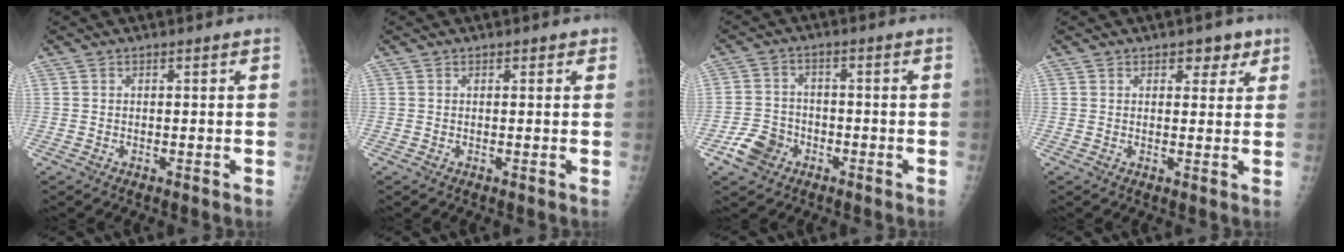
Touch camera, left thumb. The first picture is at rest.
{"total": 0.7, "force": [0.4, 0.4, 0.2], "torque": [0.005, -0.001, 0.000]}
{"total": 6.2, "force": [-3.3, 4.8, 2.2], "torque": [-0.027, 0.020, -0.058]}
{"total": 3.7, "force": [2.1, 2.3, 1.9], "torque": [0.005, -0.008, 0.025]}